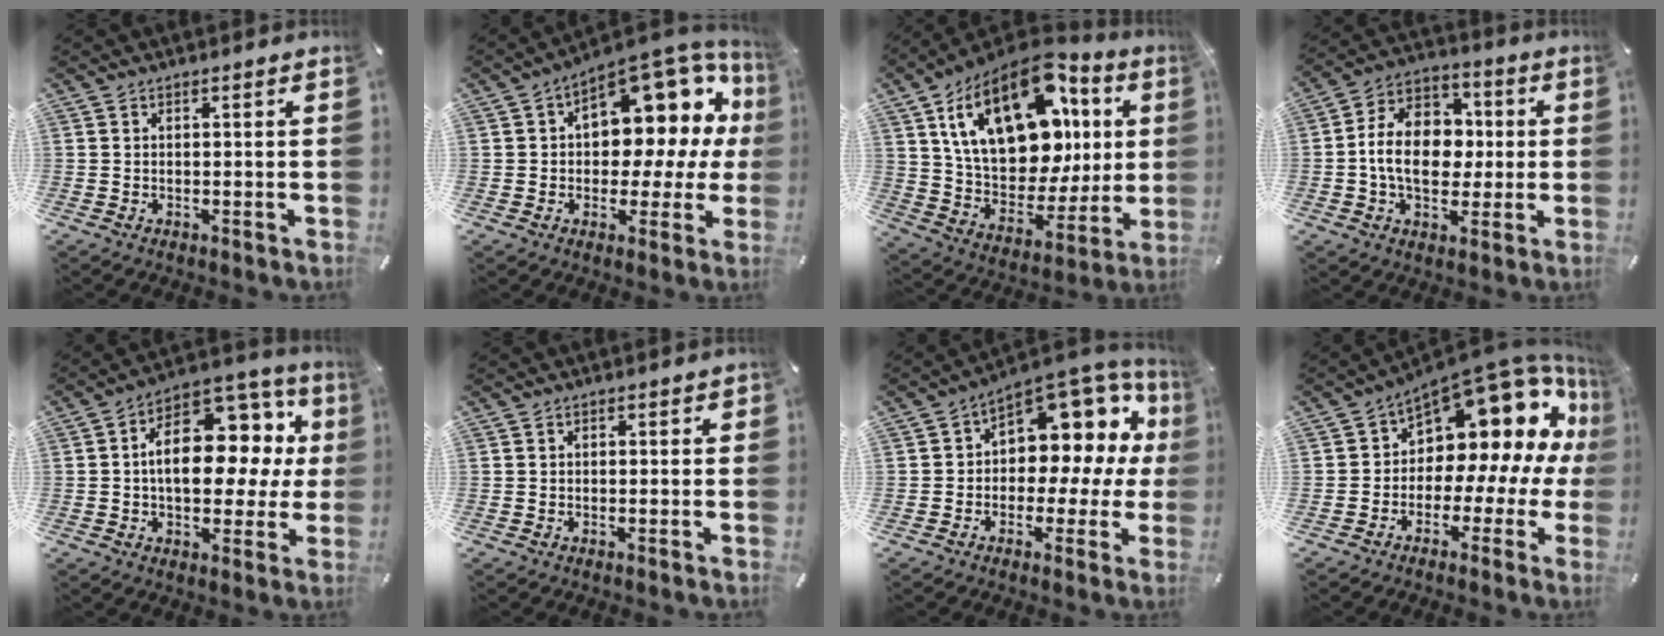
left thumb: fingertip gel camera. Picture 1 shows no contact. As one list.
[{"total": 14.8, "force": [7.2, 8.9, 9.4], "torque": [-0.112, -0.071, 0.123]}, {"total": 25.5, "force": [8.8, 16.1, 17.7], "torque": [-0.308, -0.044, 0.157]}, {"total": 14.1, "force": [-1.3, 10.8, 8.9], "torque": [-0.174, 0.018, -0.021]}, {"total": 17.3, "force": [2.8, 11.2, 12.9], "torque": [-0.180, -0.019, 0.053]}, {"total": 0.8, "force": [-0.2, 0.7, 0.4], "torque": [-0.007, 0.004, -0.006]}, {"total": 10.3, "force": [4.3, 7.3, 5.9], "torque": [-0.077, -0.056, 0.074]}, {"total": 15.5, "force": [8.4, 9.3, 9.2], "torque": [-0.118, -0.087, 0.138]}]